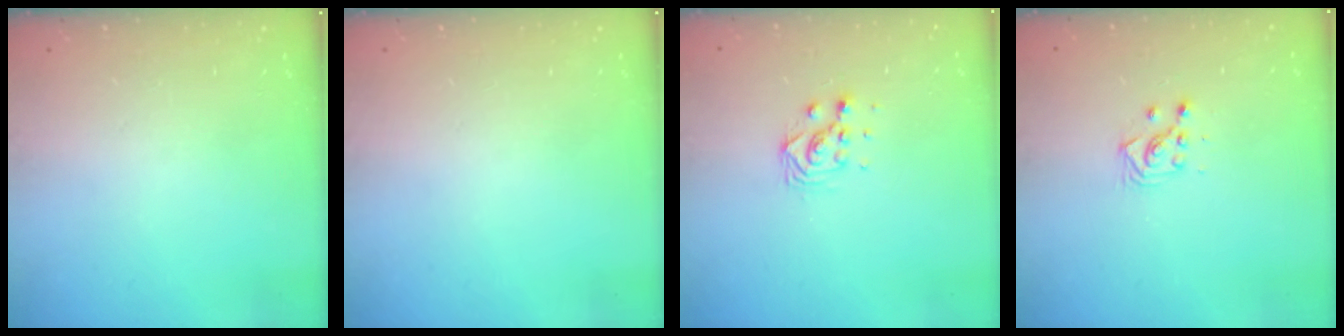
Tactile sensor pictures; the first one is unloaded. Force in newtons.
{"total": 0.0}
{"total": 5.3, "press": 5.2, "slide": 0.2}
{"total": 3.4, "press": 3.3, "slide": 1.0}